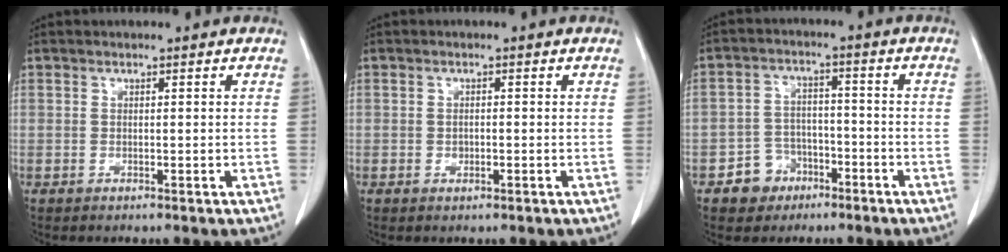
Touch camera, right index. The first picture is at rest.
{"total": 1.2, "force": [-0.3, 0.7, 0.9], "torque": [-0.017, 0.000, -0.001]}
{"total": 5.8, "force": [-3.3, 4.7, 0.9], "torque": [-0.011, 0.016, -0.049]}